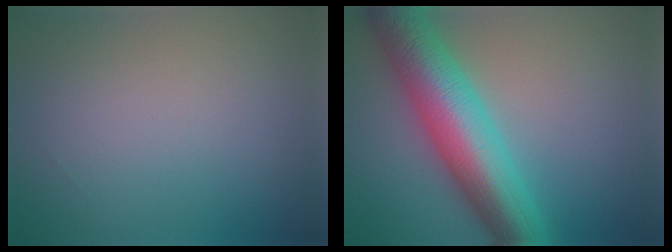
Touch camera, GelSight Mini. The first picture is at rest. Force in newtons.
{"total": 10.8, "press": 10.8, "slide": 0.2}